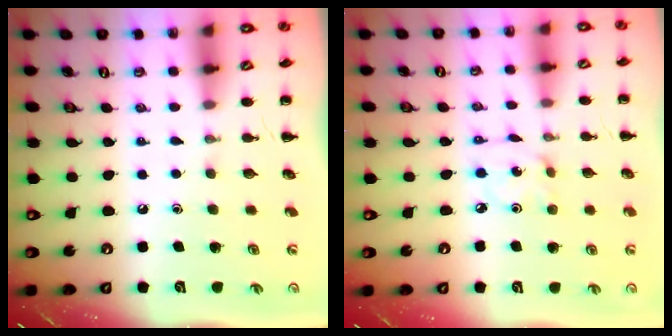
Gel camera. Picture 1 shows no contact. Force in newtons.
{"total": 2.5, "press": 2.5, "slide": 0.5}